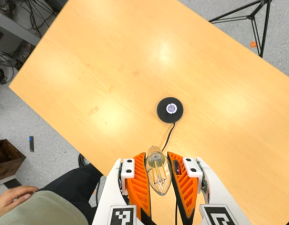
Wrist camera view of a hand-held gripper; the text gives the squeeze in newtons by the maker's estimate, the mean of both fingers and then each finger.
{"total": 21.1, "left": 23.2, "right": 19.0}